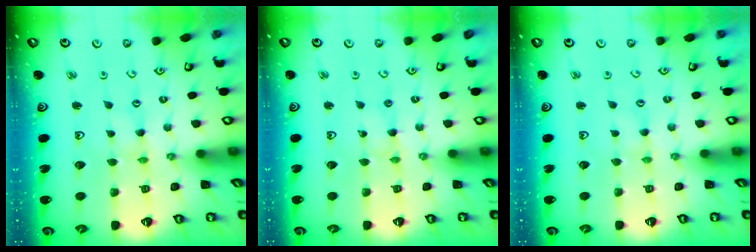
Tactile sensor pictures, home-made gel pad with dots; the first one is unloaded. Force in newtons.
{"total": 1.9, "press": 1.9, "slide": 0.2}
{"total": 0.8, "press": 0.8, "slide": 0.2}